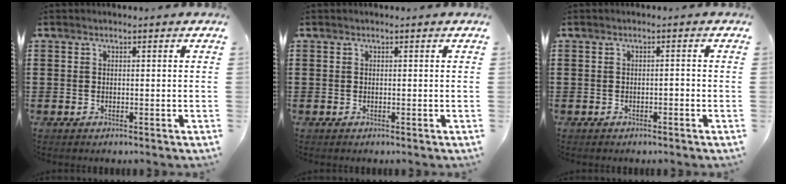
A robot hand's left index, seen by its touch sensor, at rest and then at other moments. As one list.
[{"total": 0.0}, {"total": 0.8, "force": [-0.6, 0.2, 0.4], "torque": [-0.011, -0.001, -0.012]}]